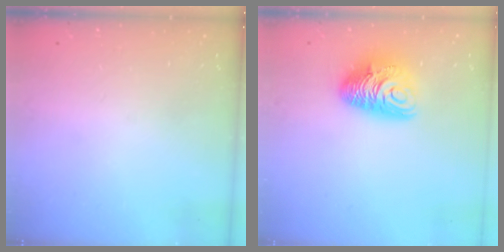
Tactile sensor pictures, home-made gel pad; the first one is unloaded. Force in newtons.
{"total": 11.0, "press": 10.9, "slide": 1.3}